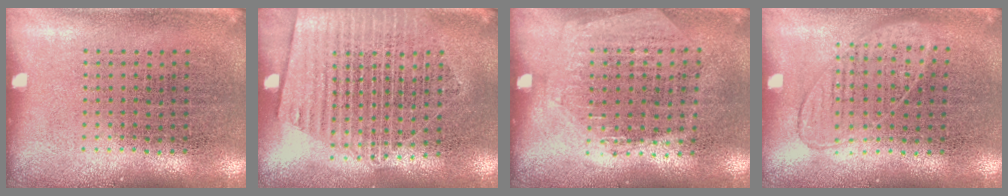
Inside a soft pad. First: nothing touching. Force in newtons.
{"total": 1.6, "press": 1.5, "slide": 0.6}
{"total": 1.3, "press": 1.2, "slide": 0.6}
{"total": 0.9, "press": 0.8, "slide": 0.3}